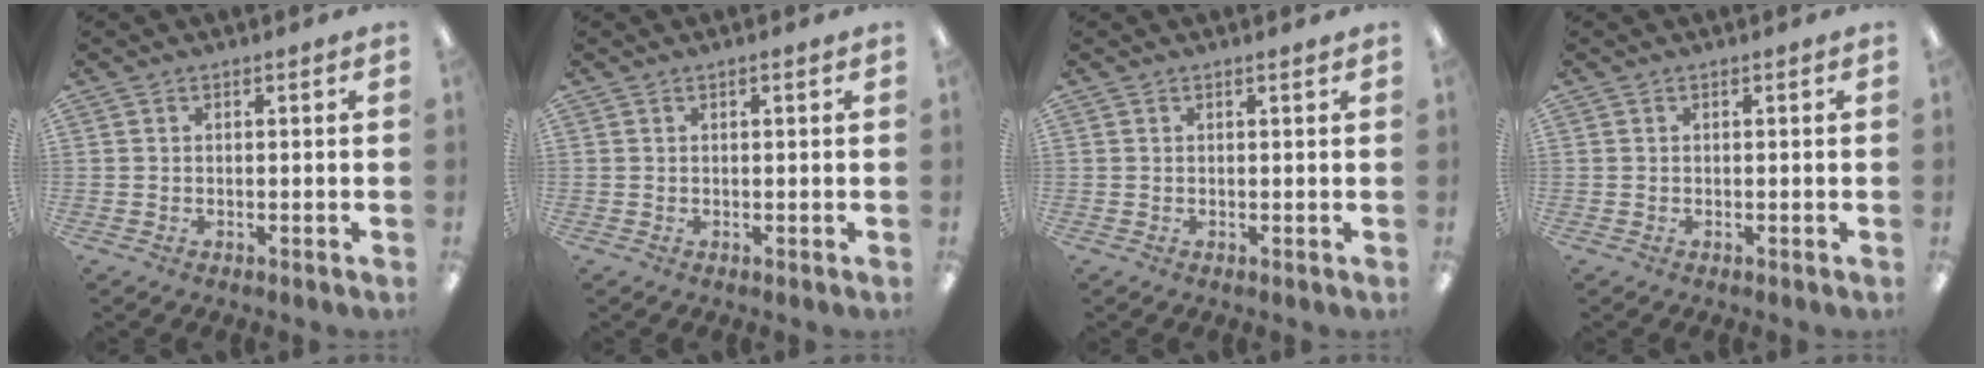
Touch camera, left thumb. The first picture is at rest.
{"total": 0.7, "force": [0.3, 0.0, 0.6], "torque": [-0.011, 0.000, 0.005]}
{"total": 0.6, "force": [0.4, 0.0, 0.4], "torque": [-0.007, 0.001, 0.007]}
{"total": 0.0}